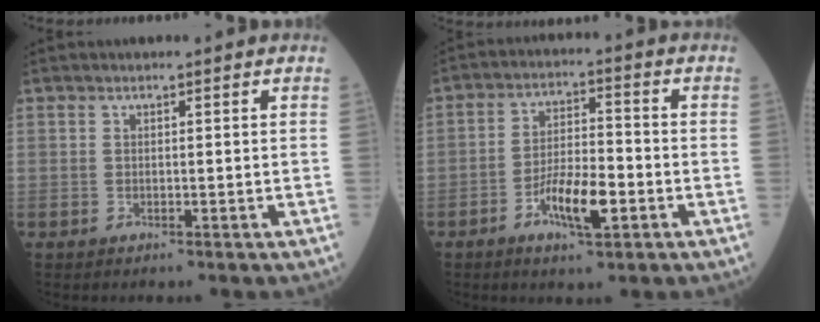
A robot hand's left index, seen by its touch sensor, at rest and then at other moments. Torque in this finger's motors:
{"motor_torque": [0.17, 0.17, 0.21, 0.07]}